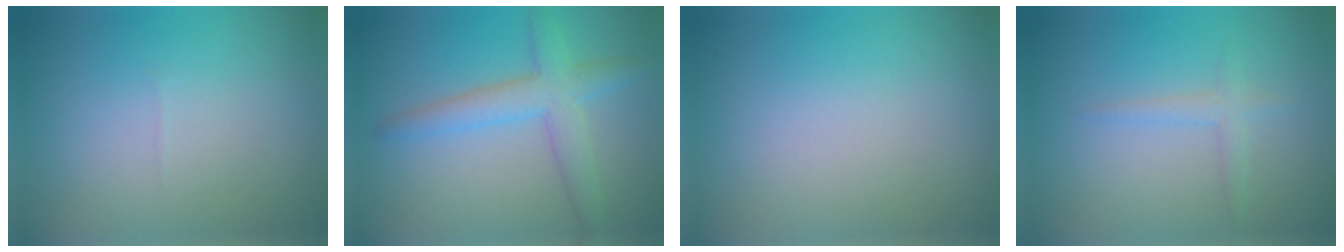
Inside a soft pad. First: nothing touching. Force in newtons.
{"total": 4.0, "press": 4.0, "slide": 0.3}
{"total": 0.0}
{"total": 1.4, "press": 1.4, "slide": 0.1}